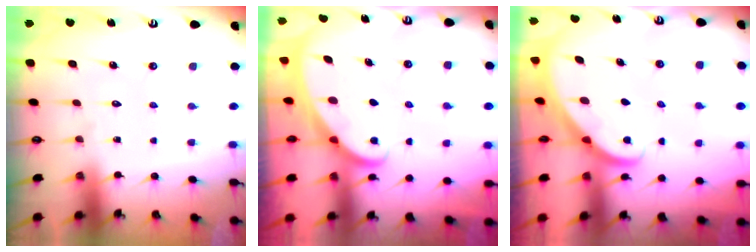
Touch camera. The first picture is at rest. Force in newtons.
{"total": 2.0, "press": 2.0, "slide": 0.0}
{"total": 2.3, "press": 2.3, "slide": 0.2}